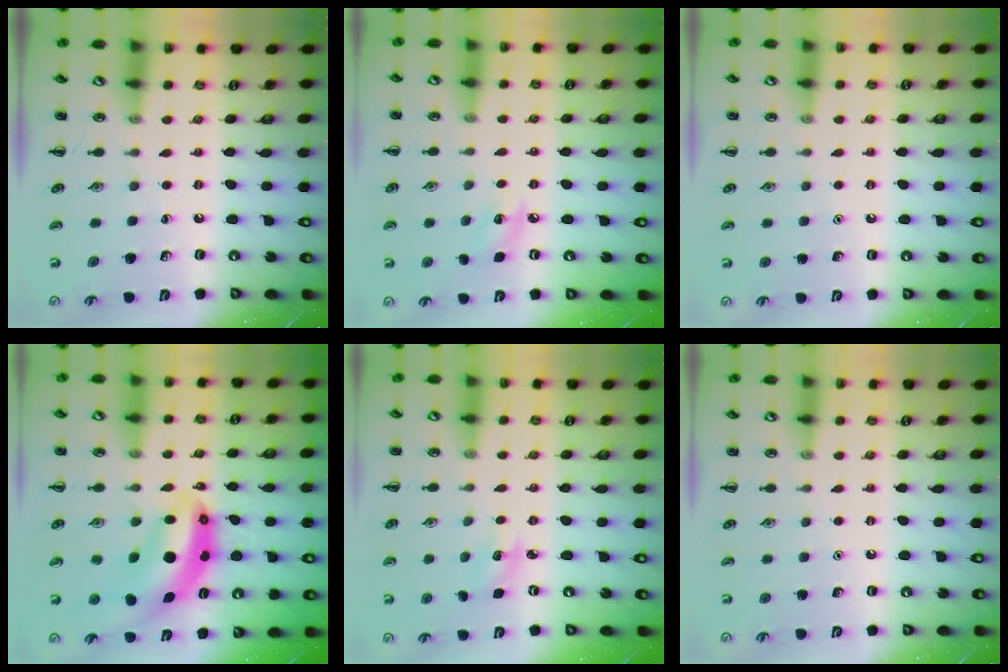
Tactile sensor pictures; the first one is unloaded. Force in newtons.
{"total": 6.3, "press": 6.0, "slide": 2.0}
{"total": 1.6, "press": 1.5, "slide": 0.1}
{"total": 9.4, "press": 9.1, "slide": 2.5}
{"total": 3.9, "press": 3.7, "slide": 1.1}
{"total": 1.6, "press": 1.5, "slide": 0.1}